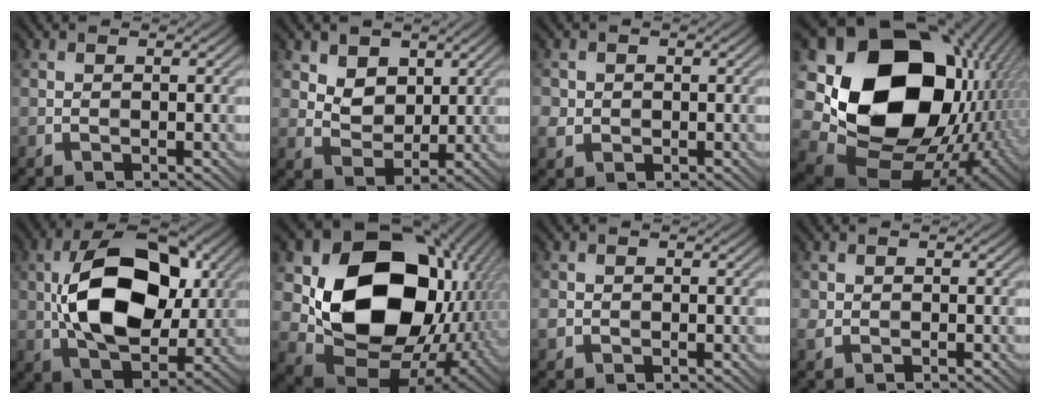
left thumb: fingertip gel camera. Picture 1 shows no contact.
{"total": 5.6, "force": [2.6, 3.9, 2.9], "torque": [-0.079, -0.021, 0.044]}
{"total": 2.4, "force": [0.0, 2.4, 0.7], "torque": [-0.028, -0.002, -0.002]}
{"total": 21.3, "force": [1.6, 16.4, 13.4], "torque": [-0.316, -0.037, 0.069]}
{"total": 15.2, "force": [1.2, 9.2, 12.0], "torque": [-0.222, 0.013, 0.019]}
{"total": 18.4, "force": [2.0, 14.1, 11.6], "torque": [-0.231, -0.049, 0.068]}
{"total": 1.9, "force": [-0.4, 1.7, 0.6], "torque": [-0.024, -0.002, -0.010]}
{"total": 1.6, "force": [-0.1, 1.4, 0.6], "torque": [-0.020, -0.002, -0.005]}